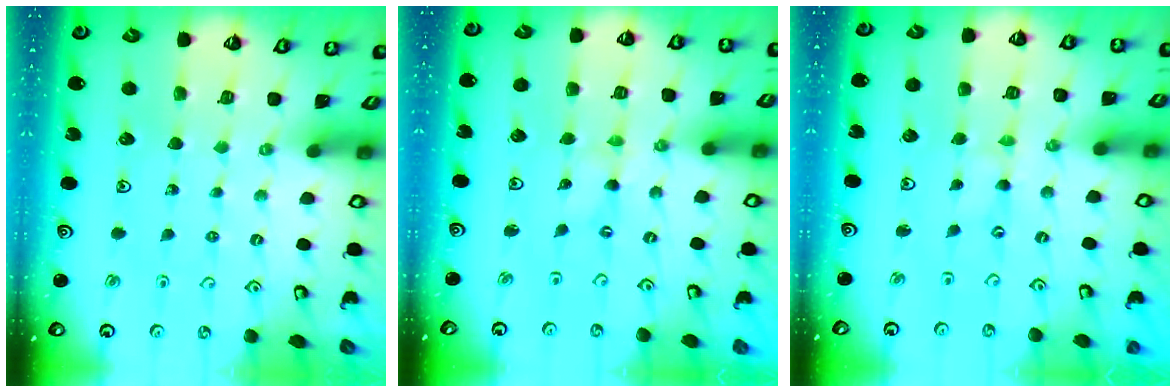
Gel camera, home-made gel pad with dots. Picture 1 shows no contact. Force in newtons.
{"total": 0.0}
{"total": 0.0}